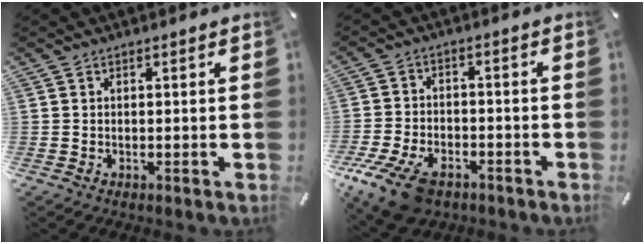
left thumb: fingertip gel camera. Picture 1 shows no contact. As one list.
[{"total": 11.5, "force": [-7.0, 6.3, 6.5], "torque": [-0.135, 0.031, -0.128]}]